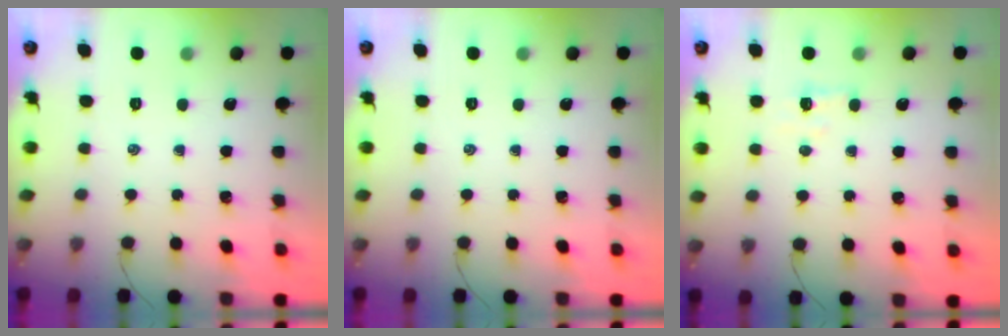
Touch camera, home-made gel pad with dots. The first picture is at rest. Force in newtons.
{"total": 0.0}
{"total": 2.9, "press": 2.8, "slide": 1.0}